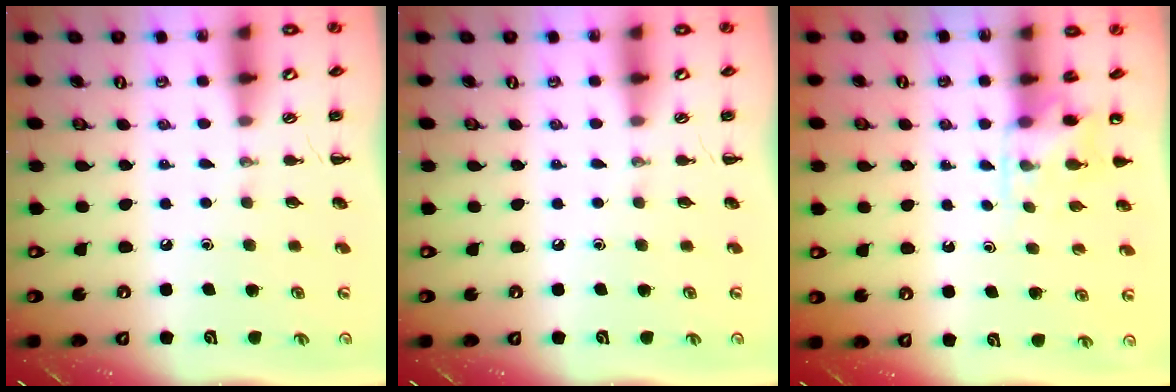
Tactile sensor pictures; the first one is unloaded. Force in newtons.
{"total": 0.0}
{"total": 4.0, "press": 3.8, "slide": 1.0}